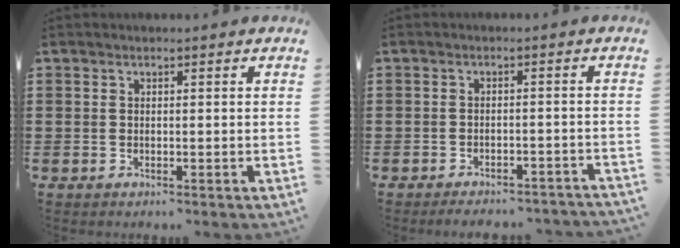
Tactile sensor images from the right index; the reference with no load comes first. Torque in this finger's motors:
{"motor_torque": [-1.13, -1.01, -0.97, -0.17]}